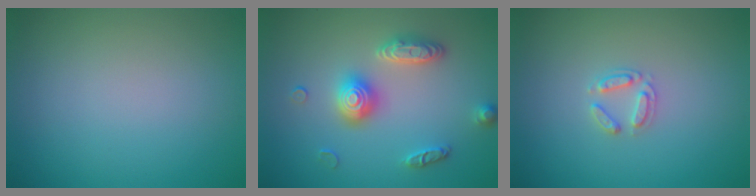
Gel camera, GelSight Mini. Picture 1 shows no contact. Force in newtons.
{"total": 3.4, "press": 3.2, "slide": 0.9}
{"total": 1.7, "press": 1.7, "slide": 0.2}